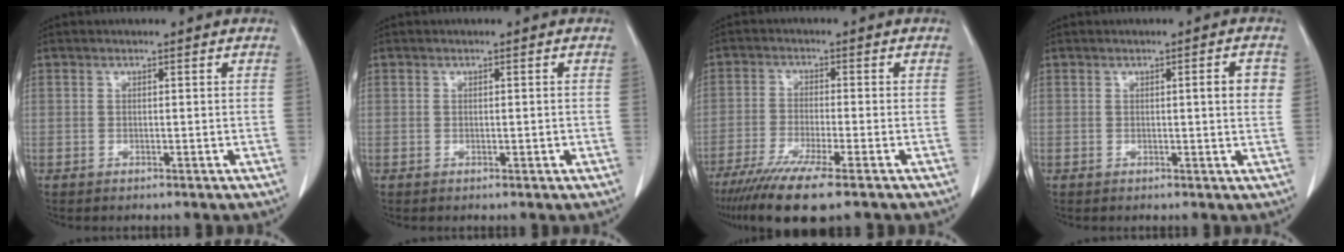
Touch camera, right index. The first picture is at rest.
{"total": 0.6, "force": [-0.1, 0.2, 0.5], "torque": [-0.010, 0.002, 0.001]}
{"total": 10.2, "force": [-7.1, 0.4, 7.3], "torque": [-0.125, -0.027, -0.116]}
{"total": 3.2, "force": [0.7, 0.4, 3.1], "torque": [-0.038, 0.003, 0.006]}